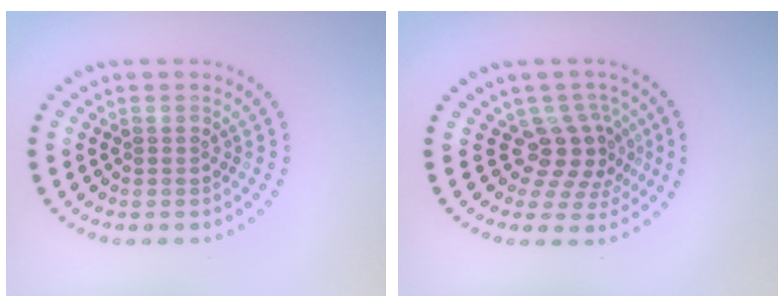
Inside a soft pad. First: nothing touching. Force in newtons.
{"total": 3.7, "press": 2.7, "slide": 2.5}